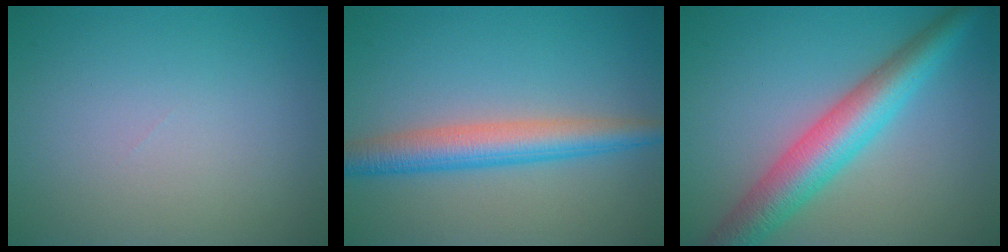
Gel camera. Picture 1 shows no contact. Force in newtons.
{"total": 4.8, "press": 4.8, "slide": 0.1}
{"total": 6.6, "press": 6.6, "slide": 0.1}